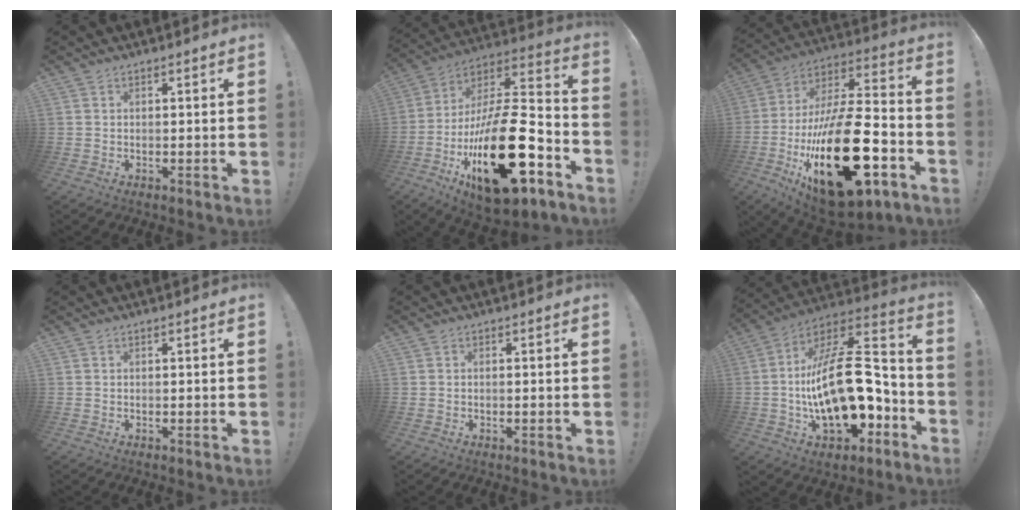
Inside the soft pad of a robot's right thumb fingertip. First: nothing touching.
{"total": 30.5, "force": [-10.8, 12.0, 25.9], "torque": [-0.441, 0.045, -0.166]}
{"total": 34.1, "force": [-11.0, 15.6, 28.2], "torque": [-0.495, 0.054, -0.160]}
{"total": 0.0}
{"total": 0.0}
{"total": 24.1, "force": [-3.5, 12.1, 20.5], "torque": [-0.364, 0.019, -0.053]}